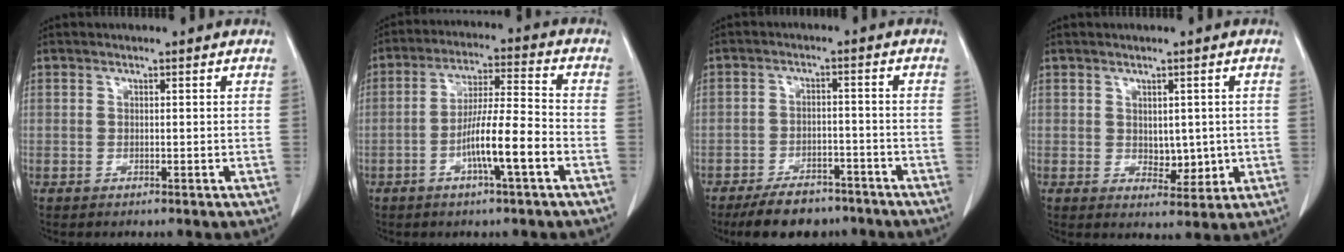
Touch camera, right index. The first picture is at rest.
{"total": 9.6, "force": [-3.7, 0.2, 8.9], "torque": [-0.163, 0.005, -0.067]}
{"total": 8.7, "force": [-7.0, 3.8, 3.4], "torque": [-0.051, -0.001, -0.110]}
{"total": 4.1, "force": [0.0, 2.4, 3.3], "torque": [-0.040, -0.006, 0.011]}